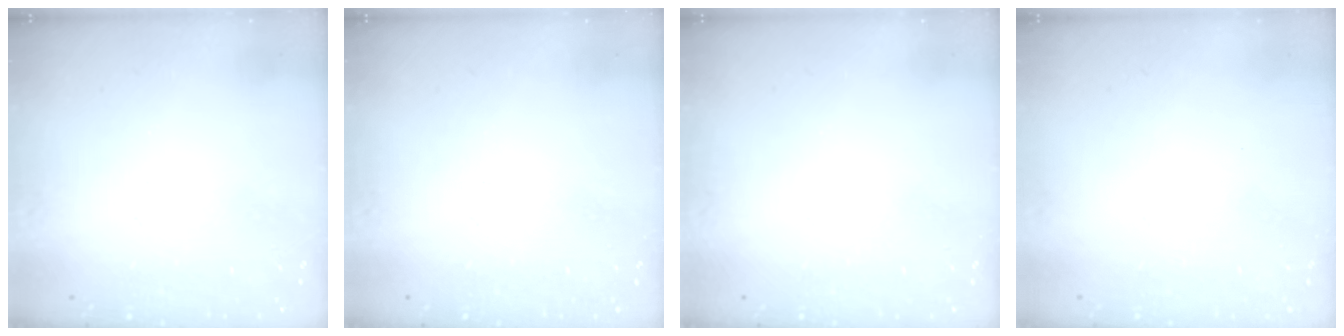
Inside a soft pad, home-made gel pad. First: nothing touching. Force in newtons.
{"total": 0.0}
{"total": 0.0}
{"total": 1.7, "press": 1.7, "slide": 0.1}